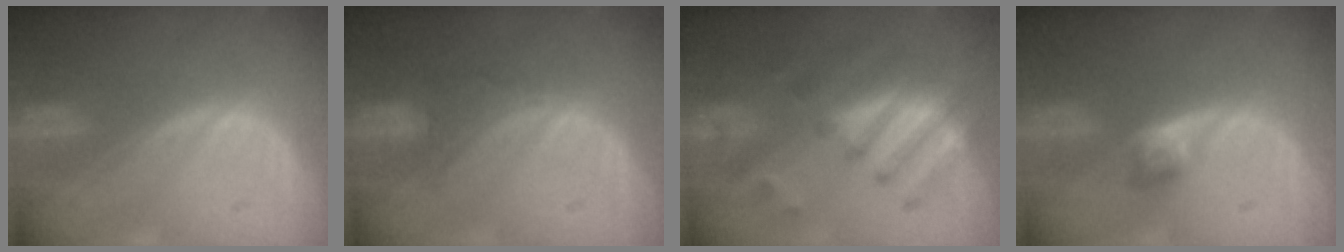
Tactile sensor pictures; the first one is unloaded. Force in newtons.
{"total": 3.3, "press": 3.2, "slide": 0.7}
{"total": 7.8, "press": 7.3, "slide": 2.6}
{"total": 2.5, "press": 2.4, "slide": 0.8}